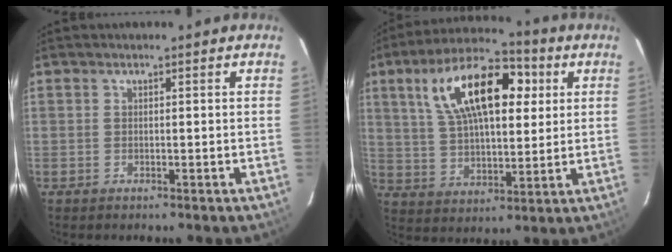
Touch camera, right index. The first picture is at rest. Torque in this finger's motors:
{"motor_torque": [0.76, 0.09, 1.06, 0.21]}